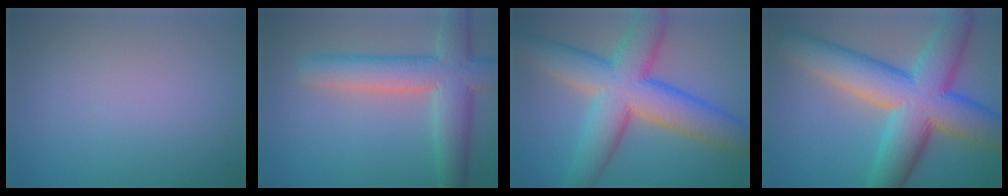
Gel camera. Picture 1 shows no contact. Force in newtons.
{"total": 7.5, "press": 7.5, "slide": 0.5}
{"total": 10.9, "press": 10.9, "slide": 0.3}
{"total": 12.5, "press": 12.5, "slide": 0.8}